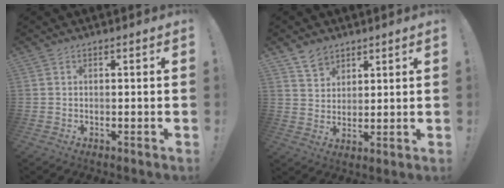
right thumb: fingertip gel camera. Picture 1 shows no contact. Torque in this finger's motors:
{"motor_torque": [0.03, -0.03, 0.10, 0.32, -0.07]}